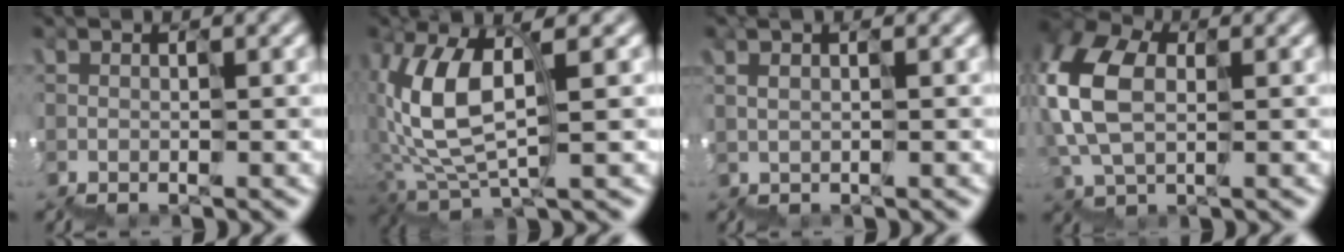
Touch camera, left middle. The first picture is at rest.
{"total": 5.4, "force": [1.2, 2.1, 4.9], "torque": [-0.132, 0.017, 0.021]}
{"total": 1.1, "force": [0.9, 0.2, 0.6], "torque": [-0.011, 0.019, 0.019]}
{"total": 6.0, "force": [1.2, 4.1, 4.1], "torque": [-0.147, 0.025, 0.015]}